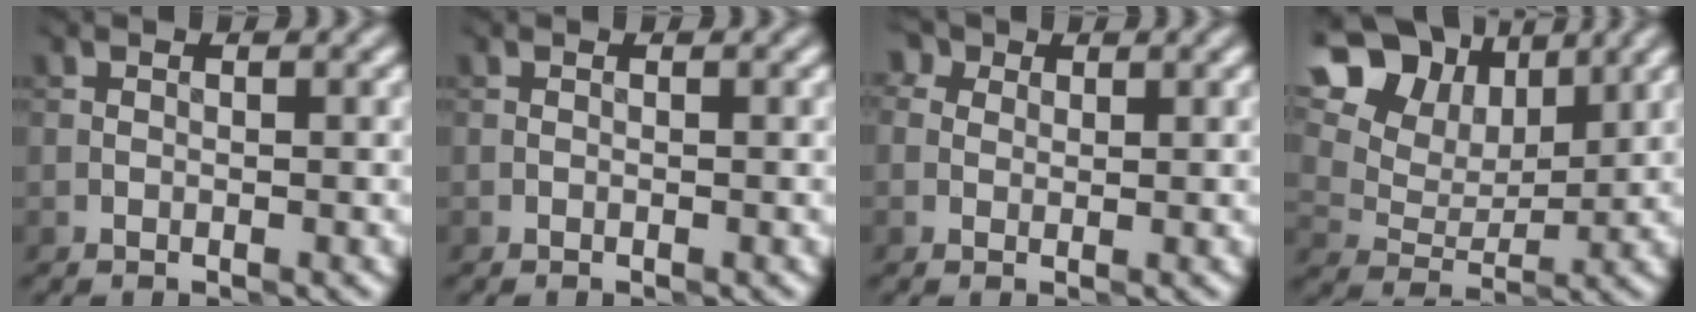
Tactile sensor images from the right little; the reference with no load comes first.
{"total": 0.0}
{"total": 1.9, "force": [0.7, 1.6, 0.8], "torque": [0.007, 0.005, -0.014]}
{"total": 14.3, "force": [9.0, 9.1, 6.4], "torque": [-0.147, 0.030, 0.180]}